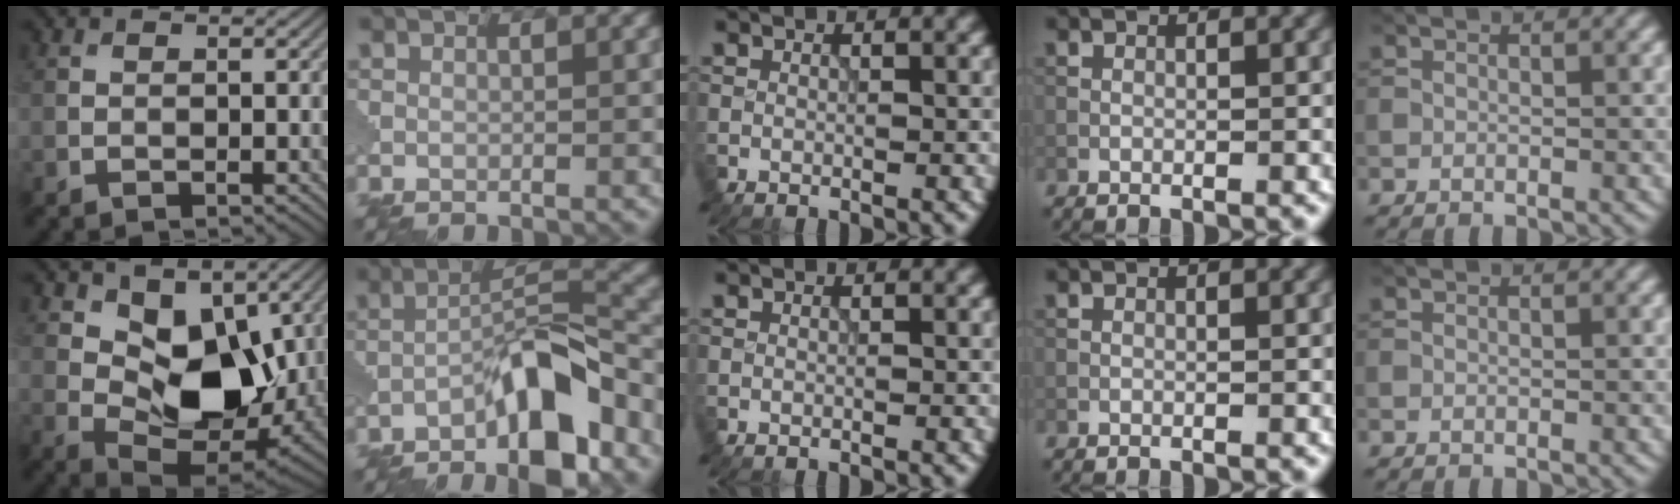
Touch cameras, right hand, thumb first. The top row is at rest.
{"thumb": {"total": 11.4, "force": [2.8, 7.2, 8.3], "torque": [-0.143, -0.020, 0.048]}, "index": {"total": 9.0, "force": [-5.4, 2.6, 6.7], "torque": [-0.101, 0.023, -0.096]}}